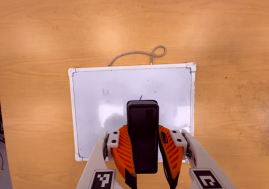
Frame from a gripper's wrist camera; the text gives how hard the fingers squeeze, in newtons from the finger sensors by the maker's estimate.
{"total": 9.1, "left": 7.7, "right": 10.5}